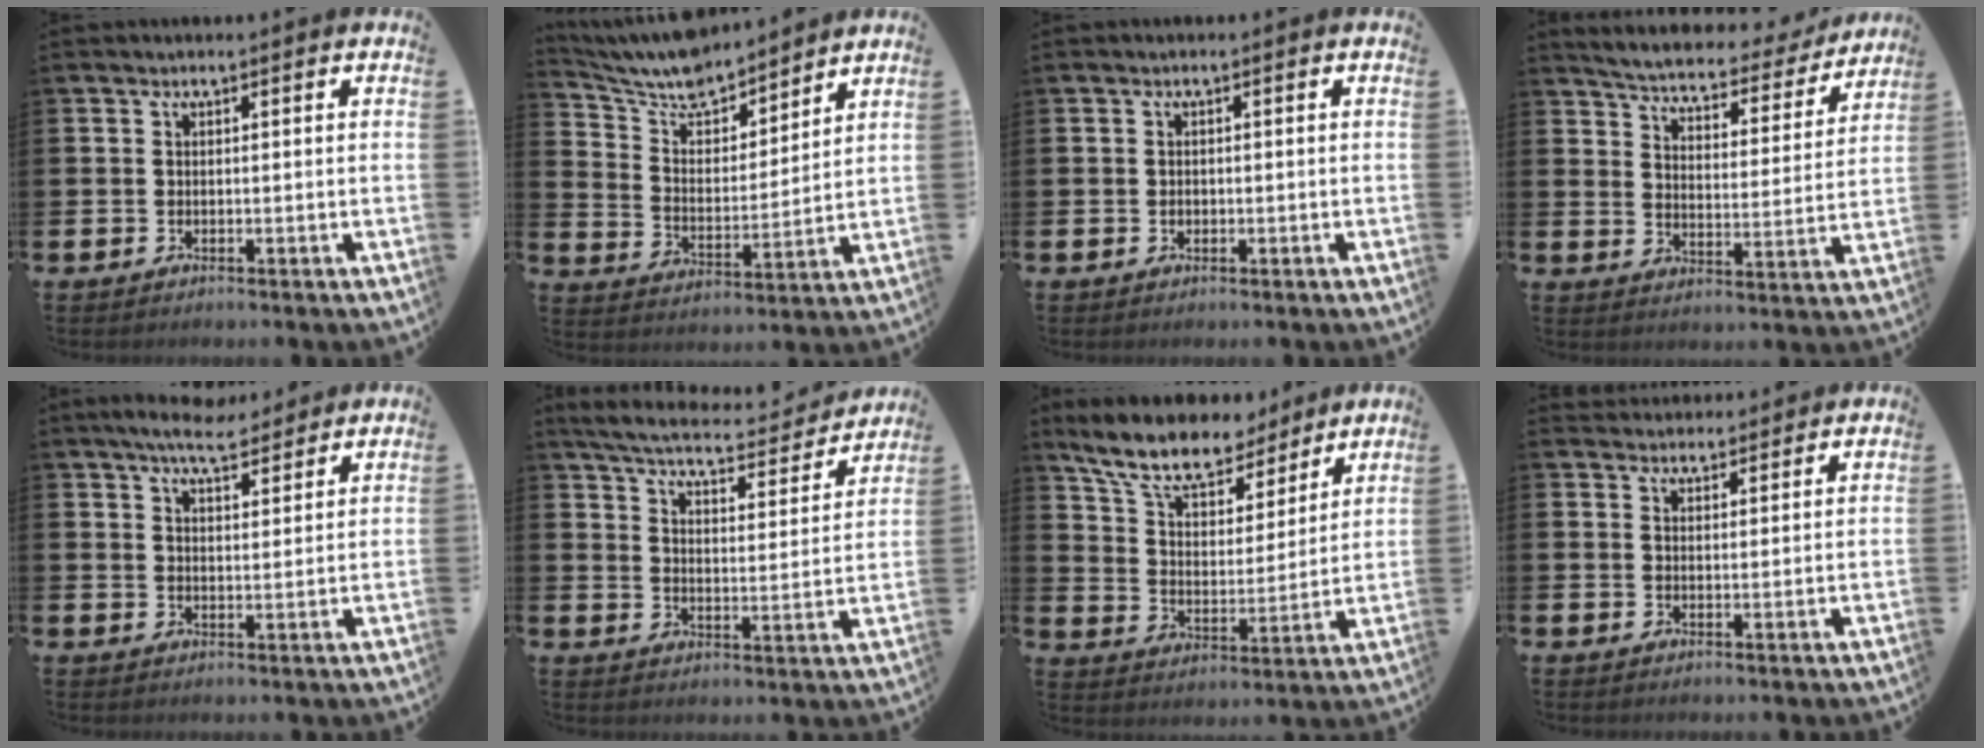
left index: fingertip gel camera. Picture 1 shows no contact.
{"total": 8.4, "force": [7.9, 2.1, 2.1], "torque": [-0.074, -0.053, 0.140]}
{"total": 0.7, "force": [0.0, 0.6, 0.2], "torque": [0.004, 0.002, -0.004]}
{"total": 4.7, "force": [4.4, 1.0, 1.0], "torque": [-0.046, -0.036, 0.070]}
{"total": 5.9, "force": [5.5, 1.1, 1.7], "torque": [-0.036, -0.023, 0.098]}
{"total": 6.1, "force": [5.7, 0.8, 1.8], "torque": [-0.063, -0.041, 0.095]}
{"total": 10.2, "force": [8.9, 3.4, 3.7], "torque": [-0.108, -0.051, 0.159]}
{"total": 3.0, "force": [2.9, 0.9, -0.2], "torque": [0.000, -0.011, 0.054]}